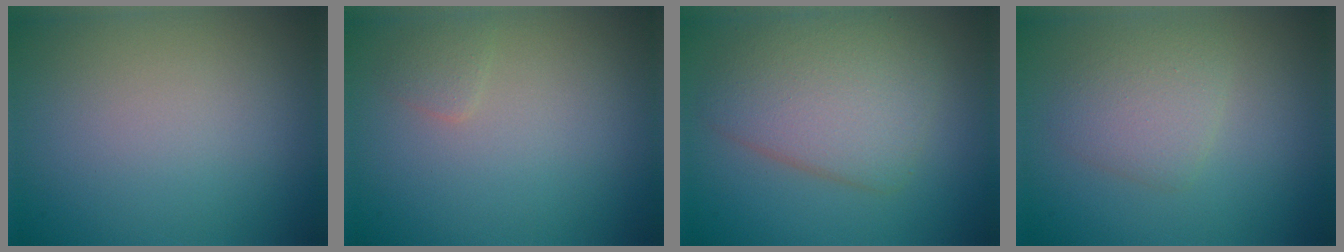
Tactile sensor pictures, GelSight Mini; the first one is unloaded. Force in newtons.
{"total": 0.9, "press": 0.9, "slide": 0.1}
{"total": 5.6, "press": 5.6, "slide": 0.3}
{"total": 2.7, "press": 2.7, "slide": 0.0}